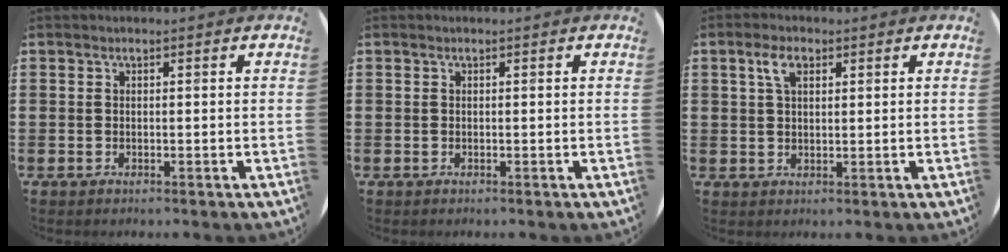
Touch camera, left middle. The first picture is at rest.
{"total": 0.0}
{"total": 3.3, "force": [1.8, 1.6, 2.2], "torque": [-0.043, 0.005, 0.031]}